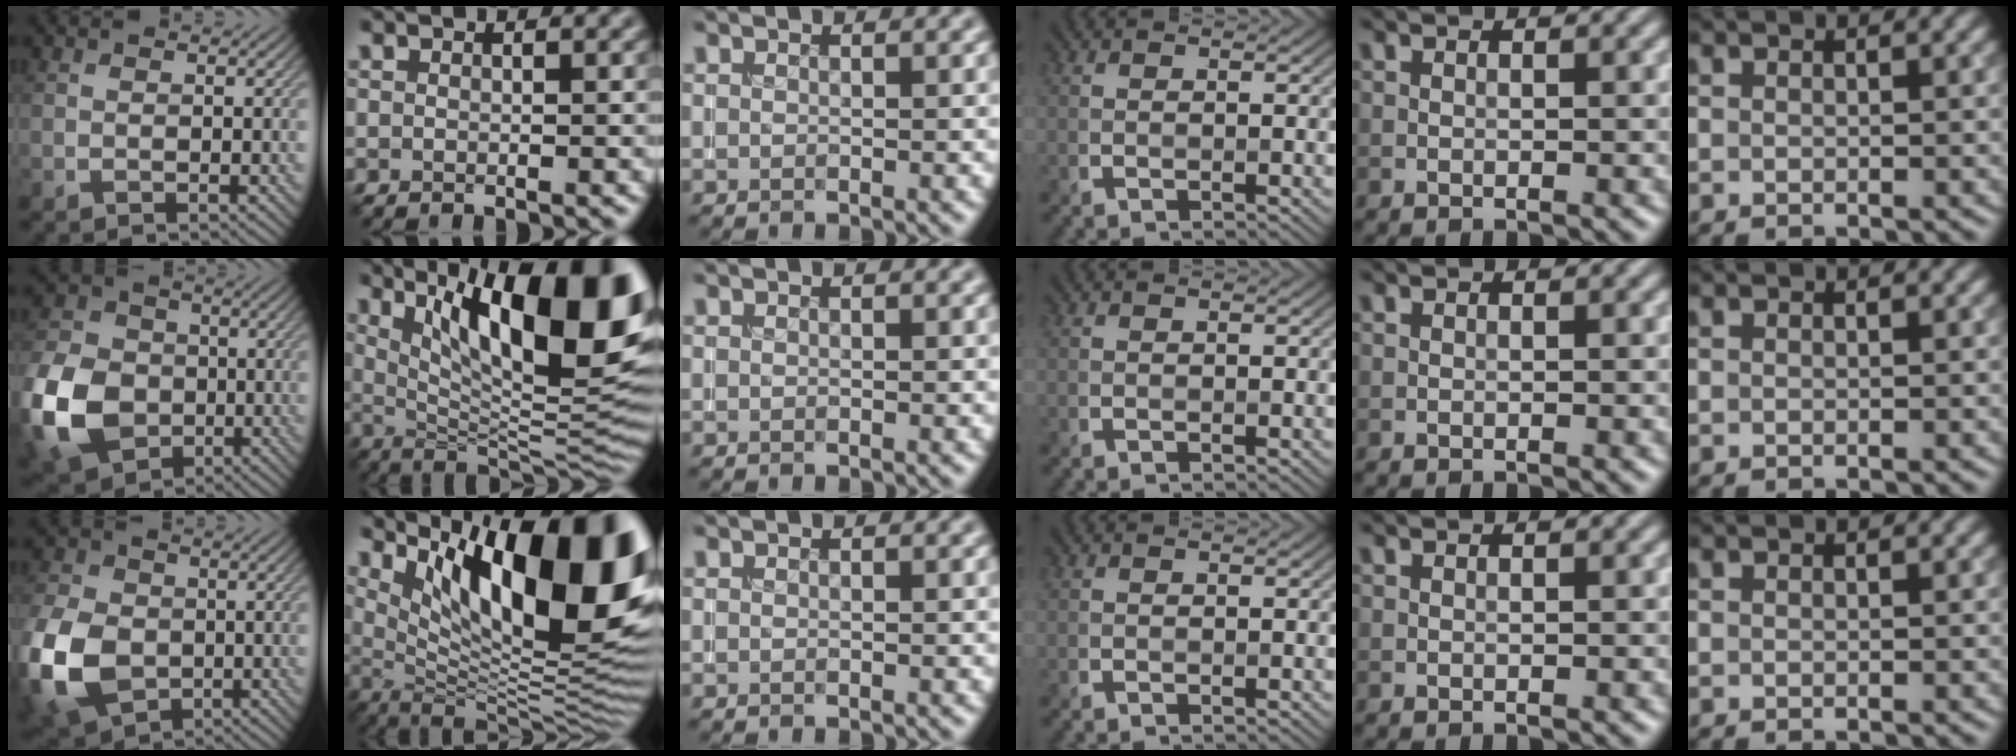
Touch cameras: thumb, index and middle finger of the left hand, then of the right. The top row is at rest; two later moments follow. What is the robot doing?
{"motion": "insert", "object": "coin"}